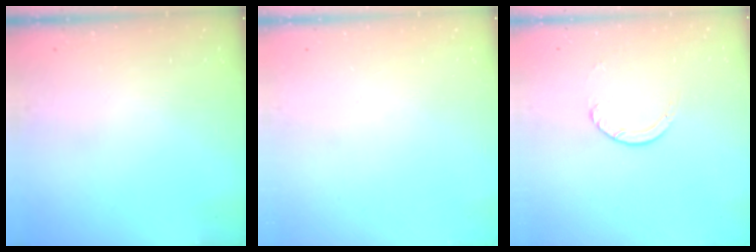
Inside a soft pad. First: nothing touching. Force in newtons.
{"total": 0.0}
{"total": 2.7, "press": 2.7, "slide": 0.3}